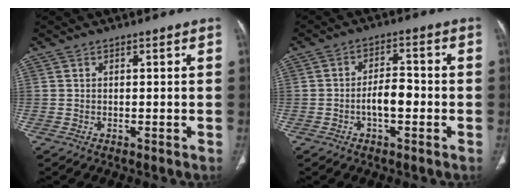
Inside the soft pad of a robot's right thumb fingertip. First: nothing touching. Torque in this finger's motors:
{"motor_torque": [1.22, 1.15, 0.83, -0.33, 0.07]}